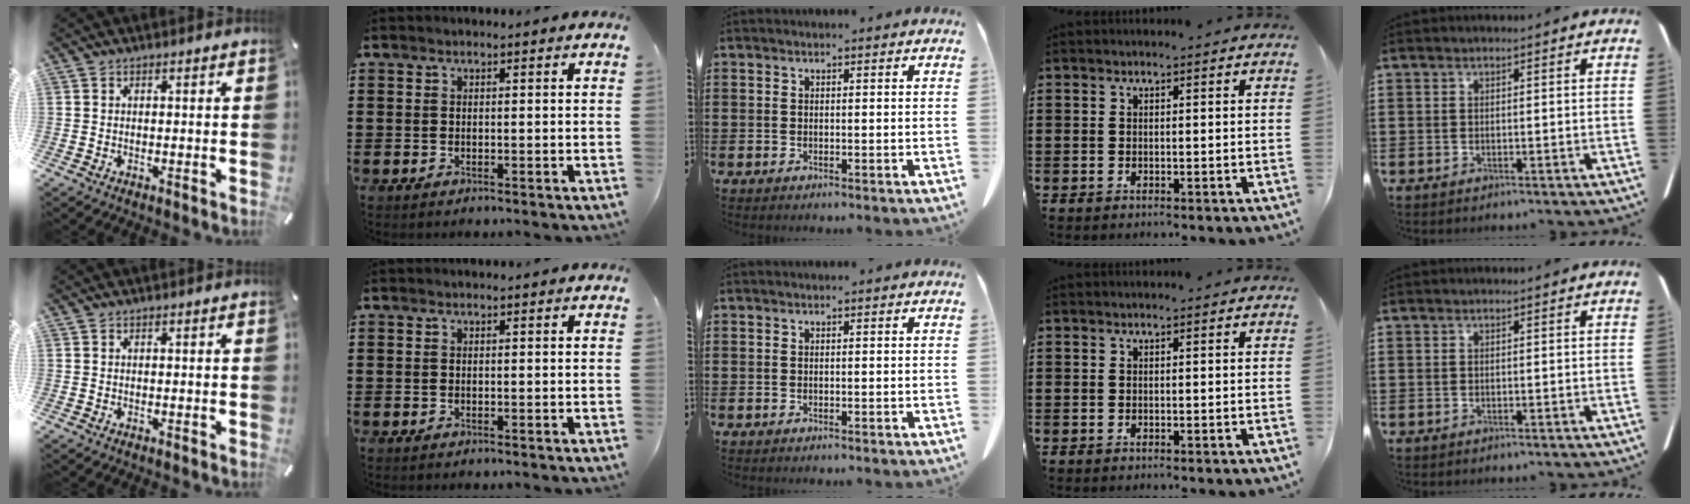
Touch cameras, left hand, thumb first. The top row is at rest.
{}